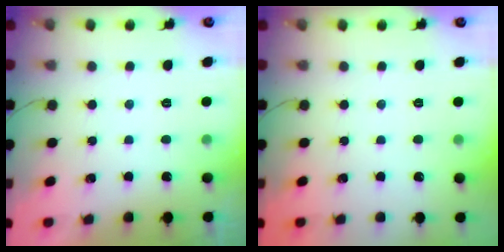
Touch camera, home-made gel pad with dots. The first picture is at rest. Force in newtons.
{"total": 0.0}